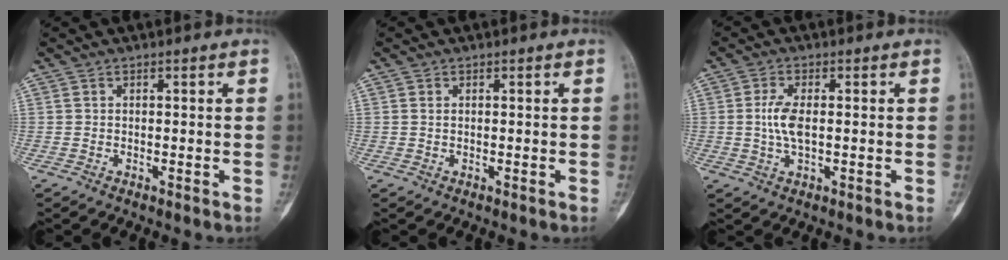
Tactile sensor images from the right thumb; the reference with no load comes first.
{"total": 0.5, "force": [0.2, 0.3, 0.4], "torque": [-0.011, 0.003, 0.005]}
{"total": 4.8, "force": [0.1, 2.0, 4.4], "torque": [-0.101, -0.001, 0.002]}